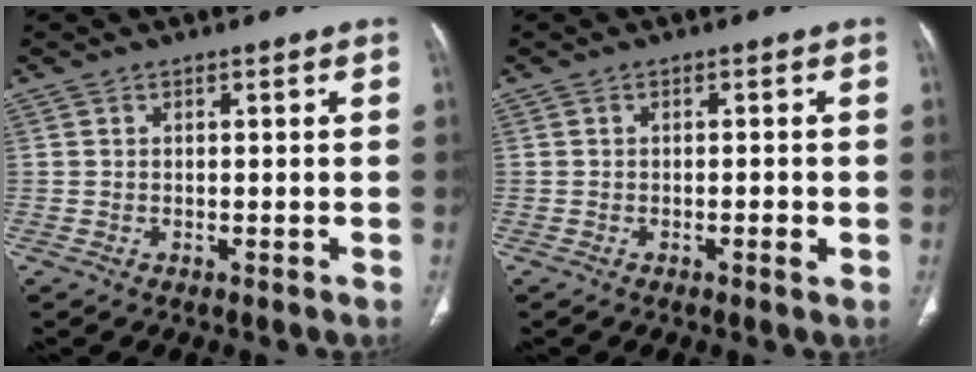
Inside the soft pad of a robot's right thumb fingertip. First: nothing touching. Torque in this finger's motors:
{"motor_torque": [-0.25, 0.36, -0.48, 0.06, -0.01]}